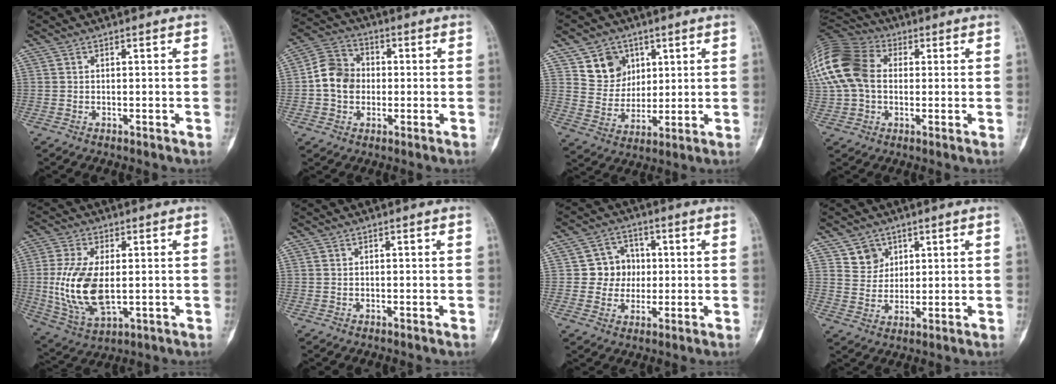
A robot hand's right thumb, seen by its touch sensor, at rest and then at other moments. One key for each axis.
{"total": 9.1, "fx": -0.4, "fy": 7.7, "fz": 4.9, "tx": -0.070, "ty": 0.025, "tz": -0.019}
{"total": 9.1, "fx": 4.5, "fy": 7.5, "fz": 2.6, "tx": -0.009, "ty": -0.025, "tz": 0.087}
{"total": 20.2, "fx": 3.2, "fy": 14.7, "fz": 13.4, "tx": -0.313, "ty": 0.042, "tz": 0.055}
{"total": 14.4, "fx": -0.3, "fy": 7.6, "fz": 12.3, "tx": -0.255, "ty": -0.012, "tz": 0.007}
{"total": 0.0}
{"total": 7.2, "fx": 0.4, "fy": 6.8, "fz": 2.3, "tx": 0.010, "ty": 0.013, "tz": 0.001}
{"total": 4.9, "fx": 2.9, "fy": 3.9, "fz": 0.7, "tx": 0.012, "ty": -0.021, "tz": 0.056}